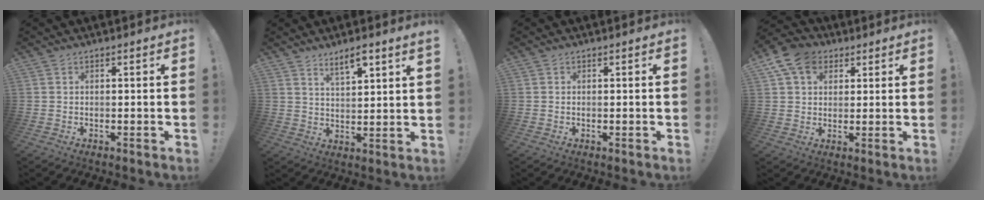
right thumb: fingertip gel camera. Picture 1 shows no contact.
{"total": 5.9, "force": [4.7, 0.5, 3.5], "torque": [-0.057, -0.025, 0.078]}
{"total": 0.0}
{"total": 11.1, "force": [5.0, 8.3, 5.4], "torque": [-0.087, -0.010, 0.099]}